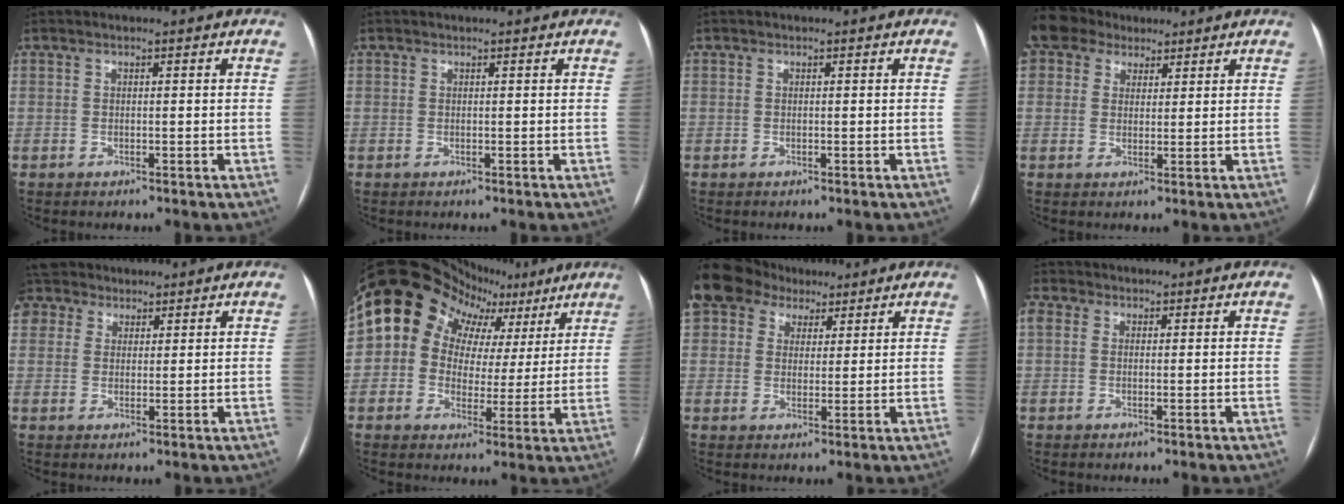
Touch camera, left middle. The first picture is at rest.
{"total": 1.1, "force": [1.0, 0.0, 0.3], "torque": [-0.007, 0.013, 0.014]}
{"total": 0.0}
{"total": 9.5, "force": [6.3, 6.7, 2.4], "torque": [-0.063, 0.043, 0.118]}
{"total": 7.6, "force": [5.0, 5.6, 1.3], "torque": [-0.039, 0.031, 0.100]}
{"total": 15.9, "force": [7.4, 12.4, 6.4], "torque": [-0.092, 0.068, 0.101]}
{"total": 18.1, "force": [10.6, 12.8, 7.1], "torque": [-0.212, 0.081, 0.194]}
{"total": 2.9, "force": [0.9, 2.1, 1.7], "torque": [-0.051, 0.020, 0.017]}